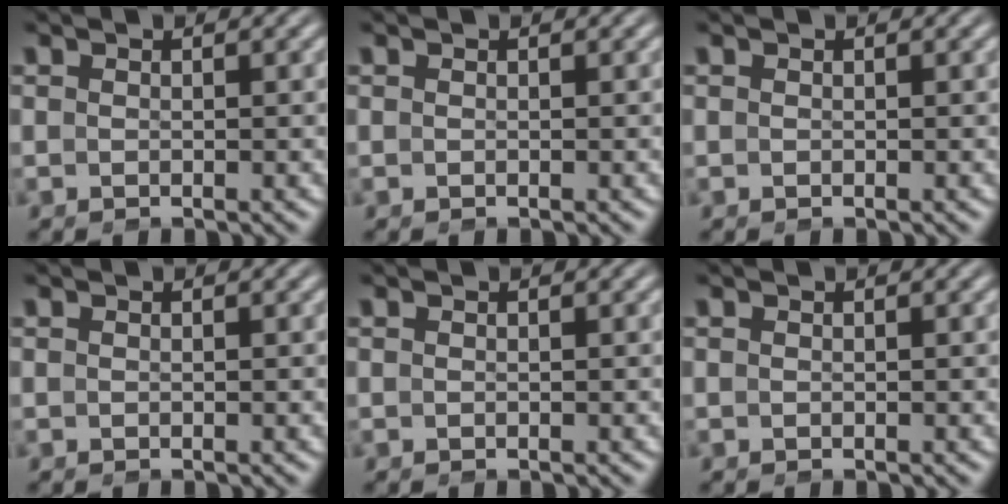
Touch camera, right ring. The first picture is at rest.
{"total": 0.0}
{"total": 0.0}
{"total": 0.0}
{"total": 0.0}
{"total": 0.0}